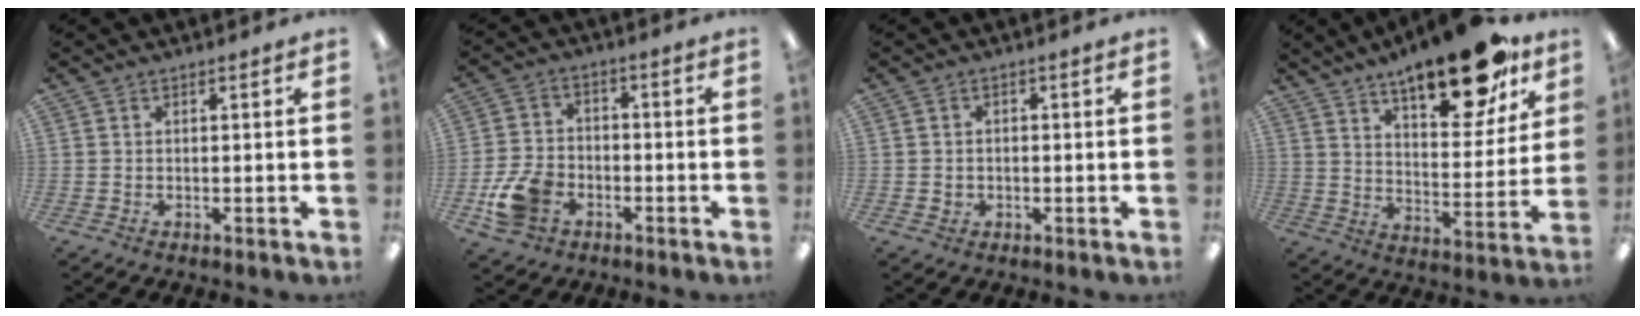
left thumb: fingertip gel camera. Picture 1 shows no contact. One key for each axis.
{"total": 9.8, "fx": -4.3, "fy": 7.1, "fz": 5.1, "tx": -0.113, "ty": 0.024, "tz": -0.076}
{"total": 1.8, "fx": -0.4, "fy": 1.7, "fz": 0.5, "tx": -0.010, "ty": 0.004, "tz": -0.011}
{"total": 20.4, "fx": 14.8, "fy": 7.4, "fz": 11.9, "tx": -0.164, "ty": -0.089, "tz": 0.241}